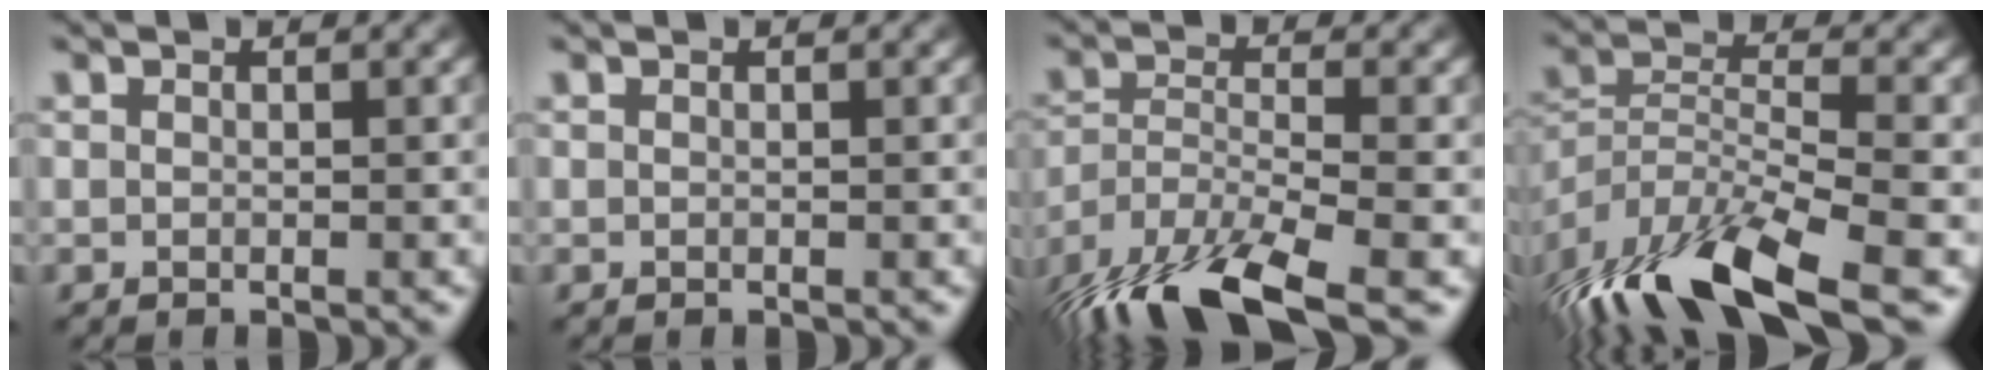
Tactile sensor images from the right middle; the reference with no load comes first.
{"total": 0.0}
{"total": 11.0, "force": [-7.9, 3.0, 7.0], "torque": [-0.140, -0.010, -0.152]}
{"total": 12.4, "force": [-8.7, 3.3, 8.2], "torque": [-0.155, -0.003, -0.159]}